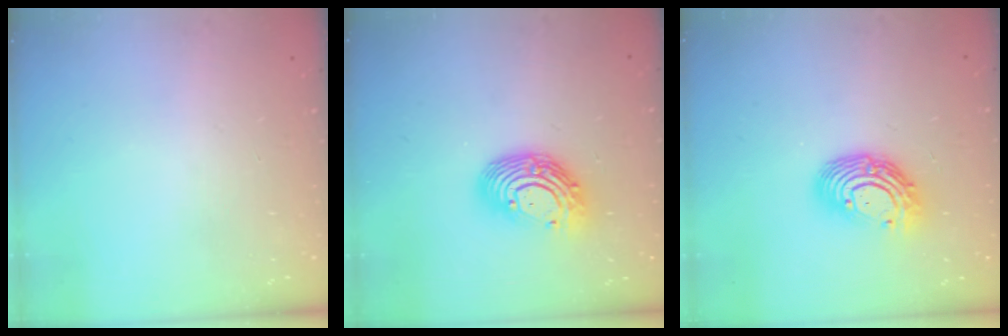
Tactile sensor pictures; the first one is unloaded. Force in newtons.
{"total": 13.2, "press": 13.1, "slide": 1.3}
{"total": 11.9, "press": 11.8, "slide": 1.3}